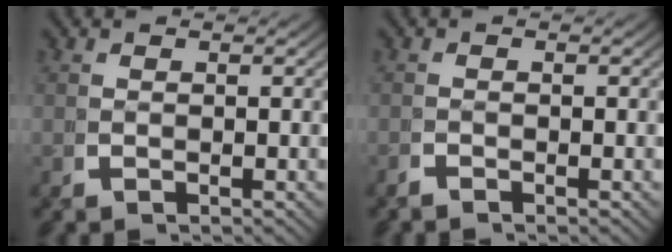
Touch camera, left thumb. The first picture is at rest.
{"total": 0.8, "force": [-0.7, -0.2, -0.1], "torque": [0.005, -0.003, -0.017]}